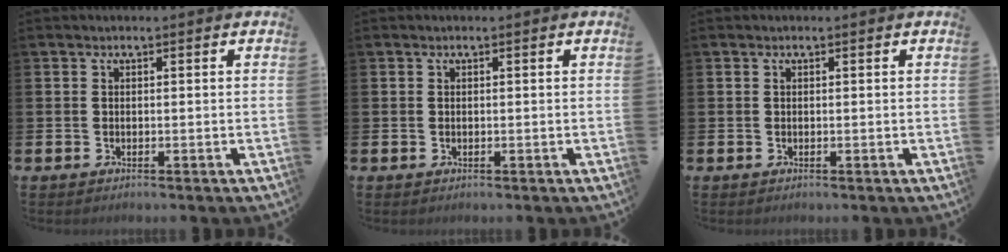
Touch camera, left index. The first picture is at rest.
{"total": 0.0}
{"total": 0.0}